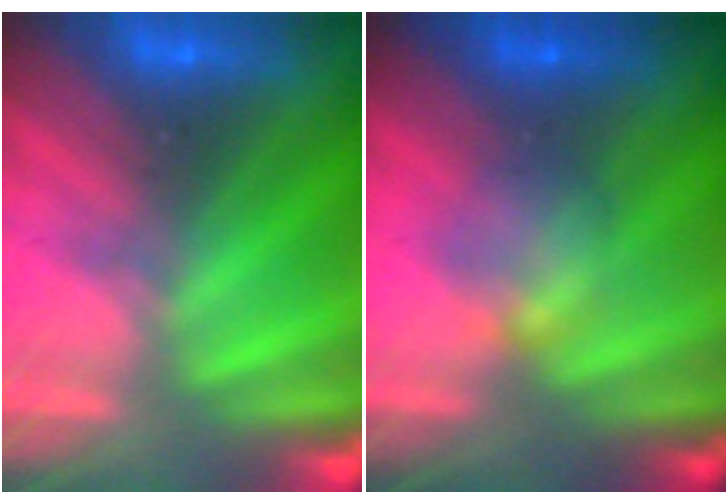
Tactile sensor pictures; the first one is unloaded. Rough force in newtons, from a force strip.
{"total": 2.2}